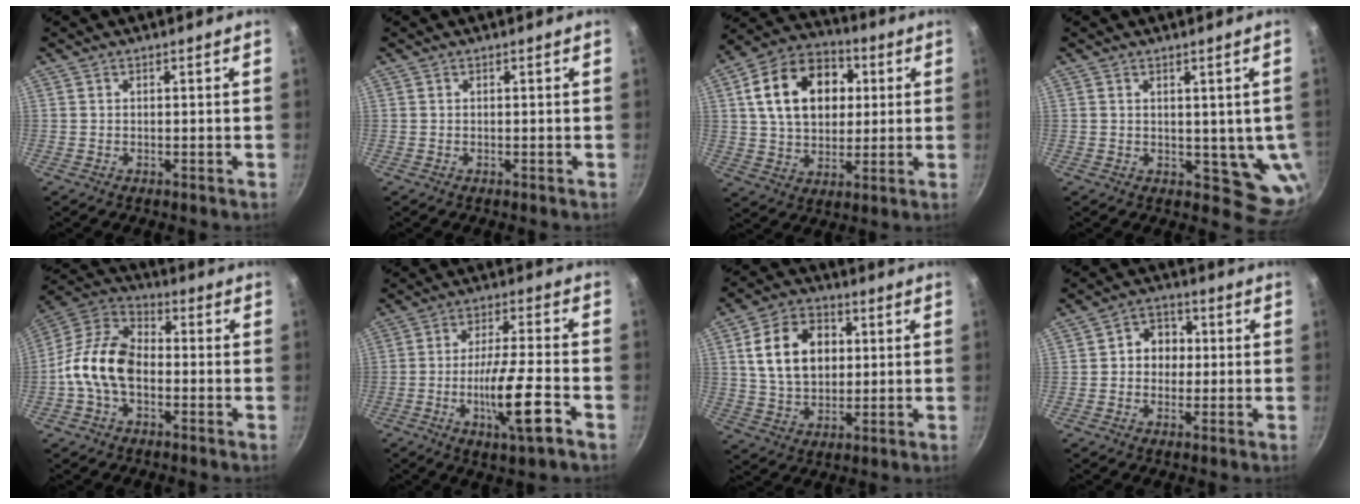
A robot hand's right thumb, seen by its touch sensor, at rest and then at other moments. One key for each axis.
{"total": 0.0}
{"total": 18.5, "fx": 4.1, "fy": 13.2, "fz": 12.2, "tx": -0.177, "ty": 0.016, "tz": 0.060}
{"total": 7.2, "fx": 1.2, "fy": 4.2, "fz": 5.7, "tx": -0.058, "ty": -0.024, "tz": 0.025}
{"total": 13.2, "fx": -2.4, "fy": 8.4, "fz": 9.9, "tx": -0.160, "ty": 0.043, "tz": -0.067}
{"total": 12.3, "fx": -4.9, "fy": 2.0, "fz": 11.1, "tx": -0.189, "ty": 0.018, "tz": -0.088}
{"total": 14.4, "fx": 2.8, "fy": 10.3, "fz": 9.7, "tx": -0.145, "ty": 0.005, "tz": 0.047}
{"total": 7.0, "fx": 0.3, "fy": 5.9, "fz": 3.7, "tx": -0.016, "ty": 0.013, "tz": -0.005}